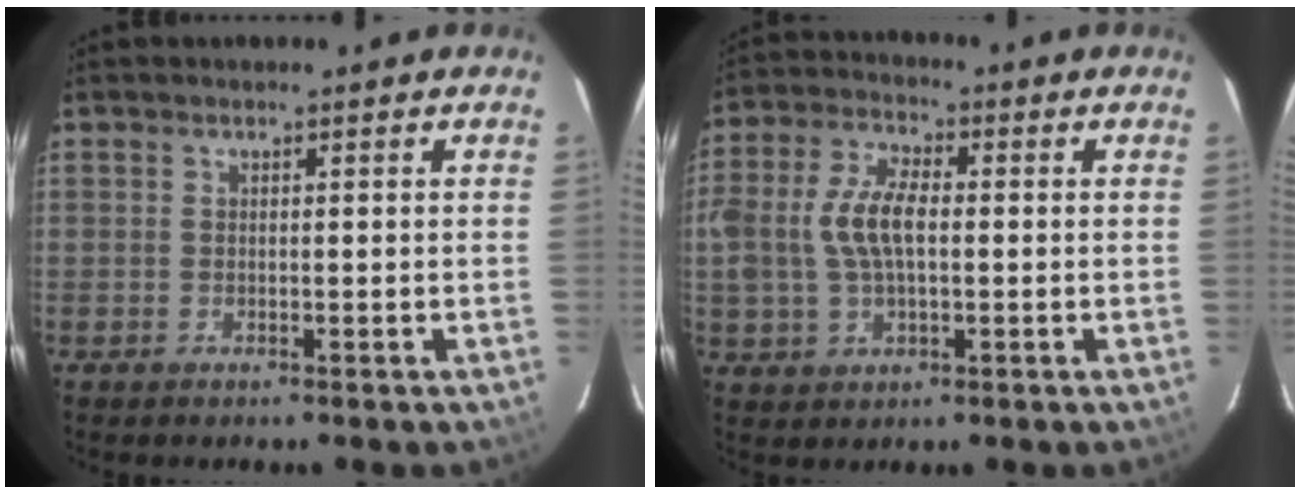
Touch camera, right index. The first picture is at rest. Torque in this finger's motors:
{"motor_torque": [0.40, -0.04, 0.52, 0.13]}